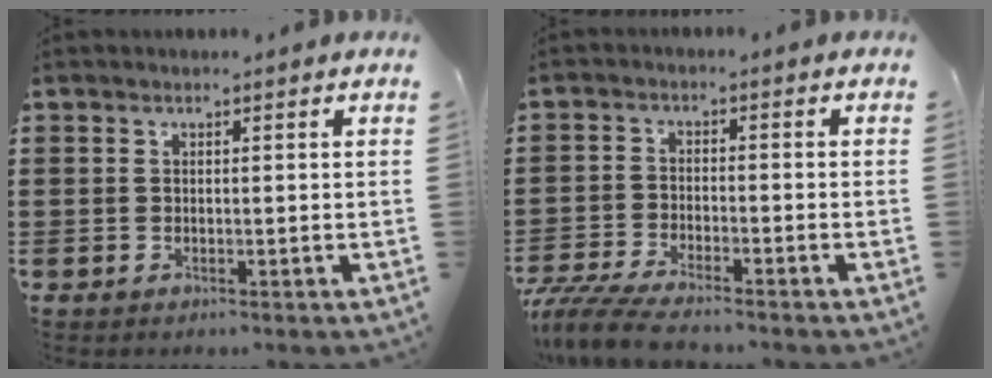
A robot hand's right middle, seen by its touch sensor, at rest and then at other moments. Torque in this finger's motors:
{"motor_torque": [1.14, 0.10, 0.46, 0.13]}